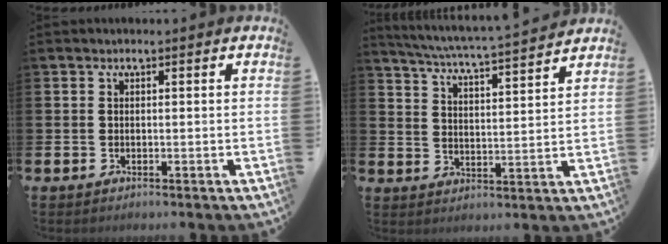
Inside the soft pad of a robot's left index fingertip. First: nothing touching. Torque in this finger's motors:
{"motor_torque": [0.18, -0.45, 0.19, 0.07]}